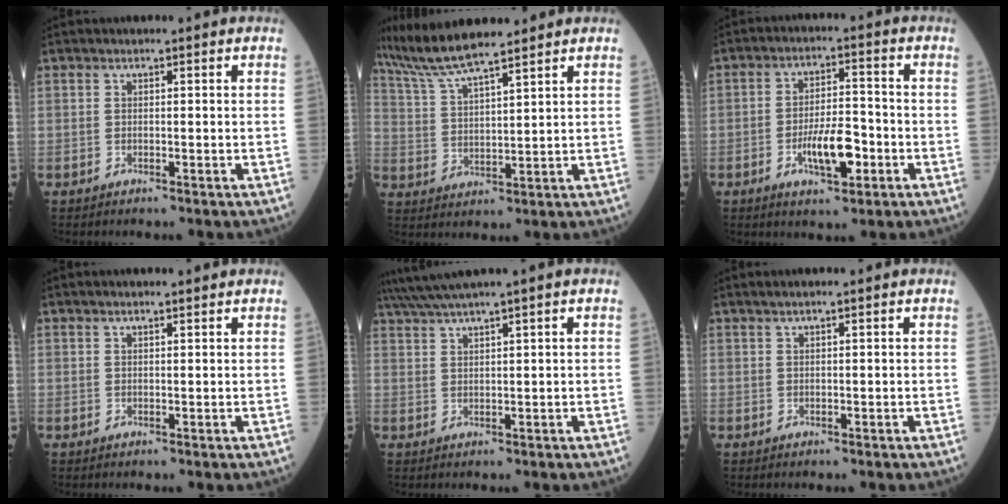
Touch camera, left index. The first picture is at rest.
{"total": 10.0, "force": [8.8, 0.1, 4.8], "torque": [-0.103, 0.019, 0.166]}
{"total": 7.5, "force": [-2.8, 2.4, 6.5], "torque": [-0.120, -0.001, -0.049]}
{"total": 1.9, "force": [1.8, 0.0, 0.7], "torque": [-0.009, 0.010, 0.024]}
{"total": 5.1, "force": [4.1, -1.4, 2.6], "torque": [-0.062, 0.016, 0.087]}
{"total": 1.0, "force": [0.8, -0.2, 0.6], "torque": [-0.014, 0.008, 0.019]}